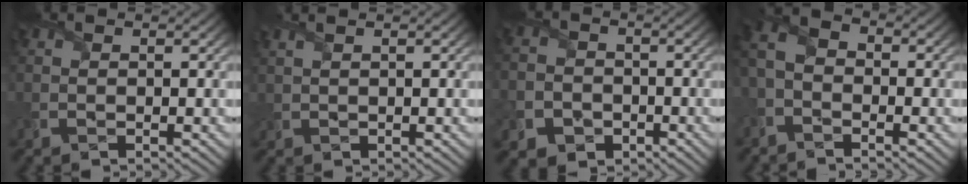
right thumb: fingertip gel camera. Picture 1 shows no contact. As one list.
[{"total": 1.5, "force": [1.1, 0.1, 1.0], "torque": [-0.029, 0.006, 0.029]}, {"total": 6.2, "force": [-3.1, 5.1, 1.7], "torque": [-0.054, -0.019, -0.070]}, {"total": 4.9, "force": [-2.3, 3.1, 2.9], "torque": [-0.071, 0.005, -0.052]}]